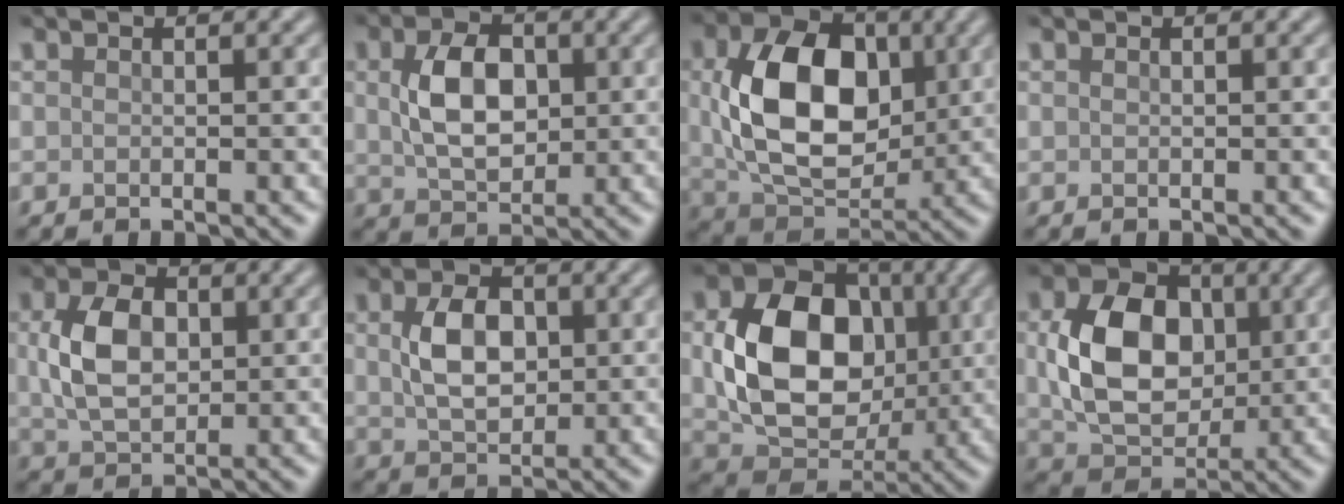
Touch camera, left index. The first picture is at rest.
{"total": 5.9, "force": [0.8, 3.9, 4.5], "torque": [-0.092, 0.001, 0.015]}
{"total": 11.0, "force": [1.1, 7.4, 8.0], "torque": [-0.157, -0.001, 0.026]}
{"total": 0.0}
{"total": 5.8, "force": [0.7, 4.0, 4.2], "torque": [-0.092, 0.003, 0.014]}
{"total": 5.2, "force": [0.7, 3.4, 3.9], "torque": [-0.084, 0.002, 0.012]}
{"total": 11.4, "force": [0.5, 8.5, 7.5], "torque": [-0.151, -0.006, 0.017]}
{"total": 8.9, "force": [0.8, 6.4, 6.1], "torque": [-0.124, 0.001, 0.018]}